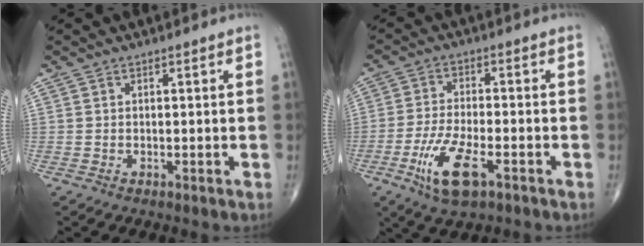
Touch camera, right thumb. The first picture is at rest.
{"total": 9.9, "force": [-4.5, 3.5, 8.1], "torque": [-0.169, 0.006, -0.079]}